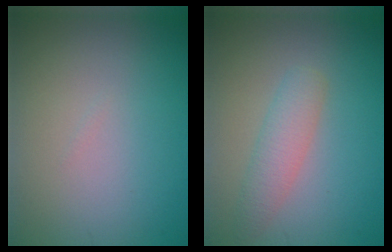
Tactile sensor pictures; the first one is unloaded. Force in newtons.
{"total": 2.7, "press": 2.7, "slide": 0.1}